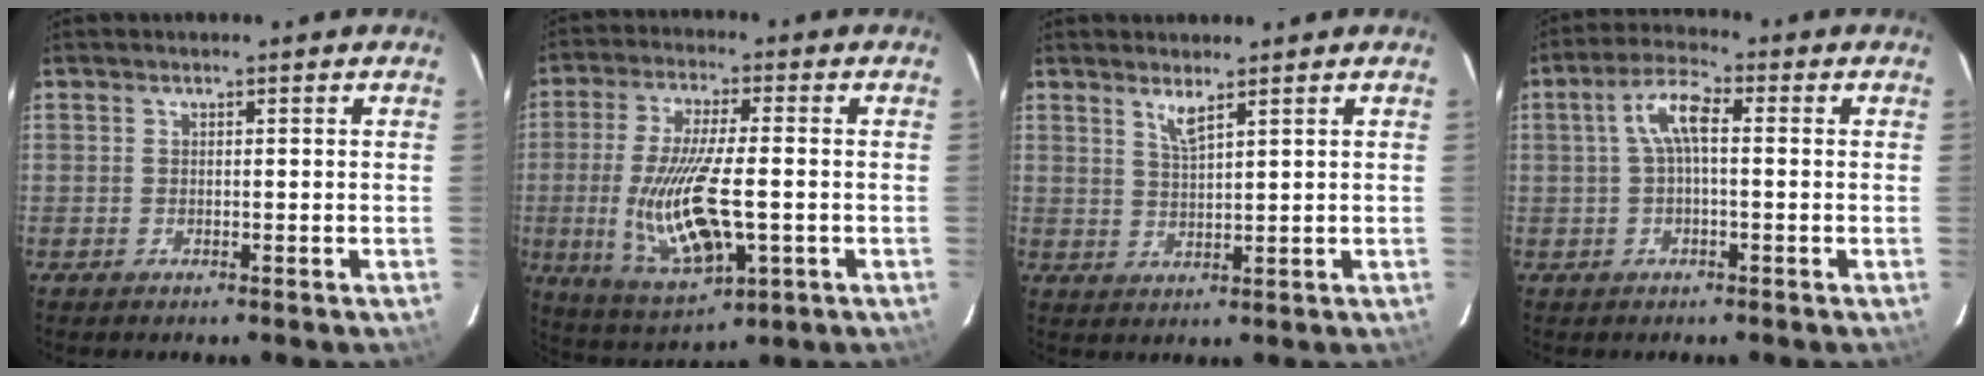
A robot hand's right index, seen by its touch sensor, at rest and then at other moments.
{"total": 16.0, "force": [-2.7, 5.2, 14.9], "torque": [-0.293, -0.021, -0.038]}
{"total": 2.9, "force": [2.2, 0.2, 2.0], "torque": [-0.040, -0.003, 0.041]}
{"total": 5.8, "force": [0.3, 2.0, 5.4], "torque": [-0.109, 0.019, 0.007]}